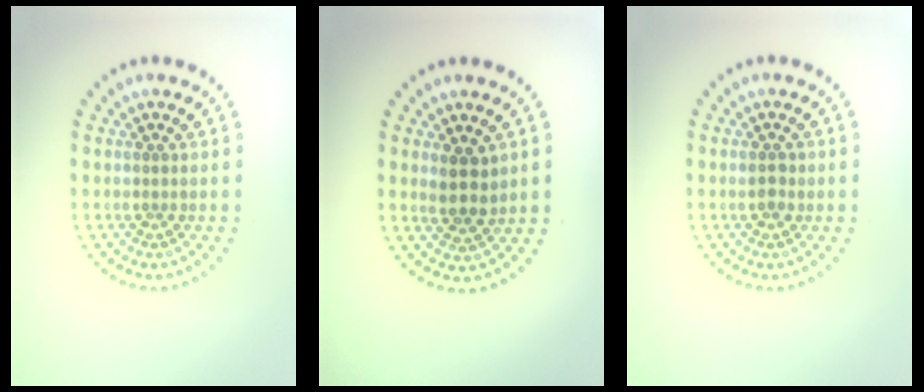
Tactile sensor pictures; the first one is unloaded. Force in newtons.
{"total": 2.9, "press": 2.6, "slide": 1.3}
{"total": 1.2, "press": 1.2, "slide": 0.1}